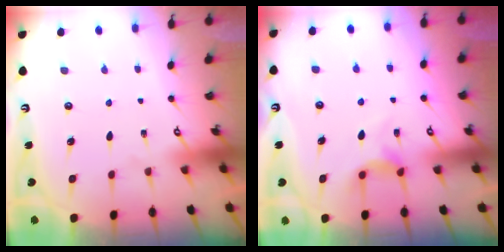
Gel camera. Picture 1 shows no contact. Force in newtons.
{"total": 5.0, "press": 5.0, "slide": 0.6}